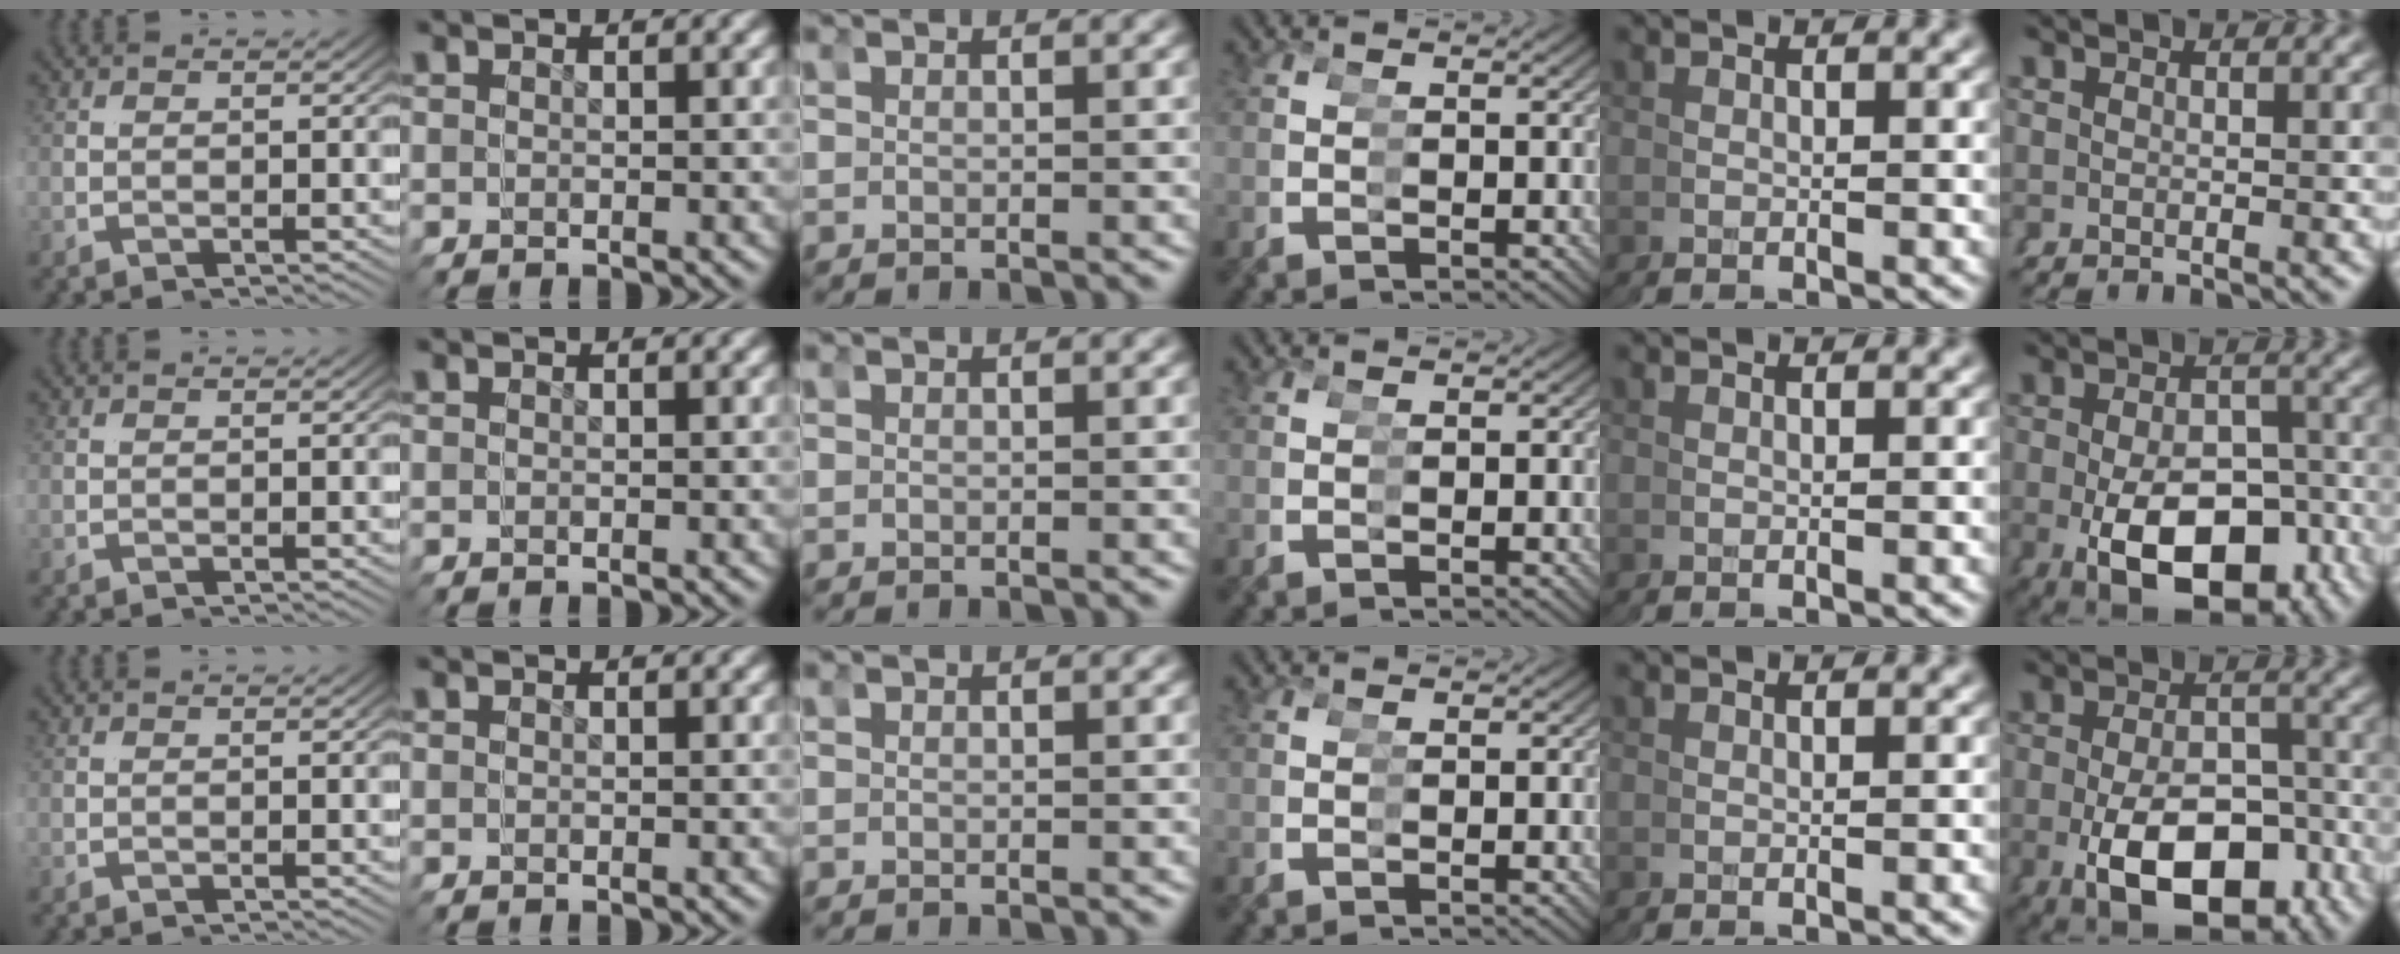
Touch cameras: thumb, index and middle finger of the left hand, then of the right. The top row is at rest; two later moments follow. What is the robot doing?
{"motion": "grasp_and_lifting", "object": "tape"}